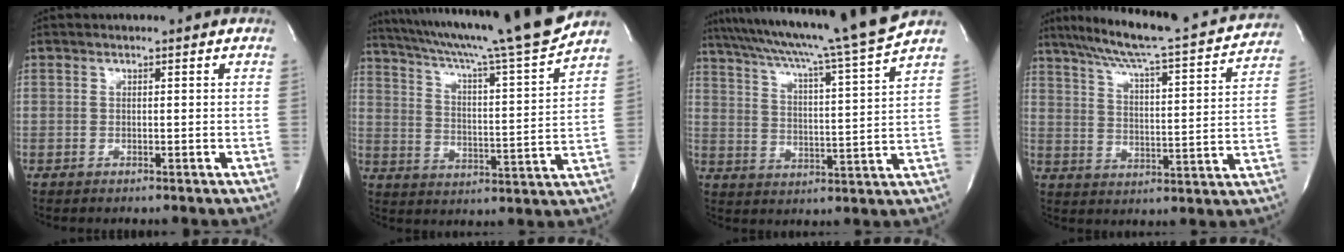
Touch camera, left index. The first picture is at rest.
{"total": 21.6, "force": [18.9, -1.5, 10.3], "torque": [-0.174, -0.030, 0.280]}
{"total": 19.4, "force": [17.0, -2.6, 8.9], "torque": [-0.156, -0.035, 0.247]}
{"total": 22.9, "force": [20.4, 1.6, 10.3], "torque": [-0.167, -0.012, 0.275]}